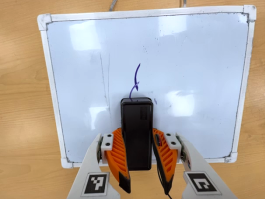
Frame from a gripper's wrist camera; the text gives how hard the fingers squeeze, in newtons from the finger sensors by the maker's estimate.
{"total": 7.7, "left": 6.0, "right": 9.4}